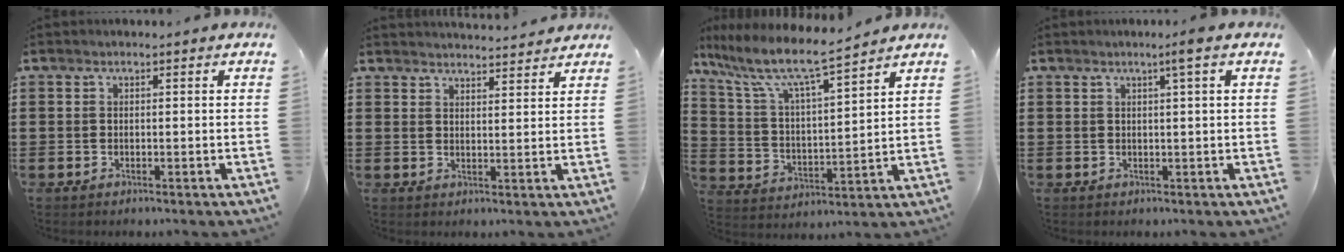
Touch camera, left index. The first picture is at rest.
{"total": 3.0, "force": [3.0, -0.1, 0.0], "torque": [-0.008, -0.013, 0.056]}
{"total": 8.4, "force": [6.9, 0.8, 4.8], "torque": [-0.121, -0.039, 0.112]}
{"total": 2.3, "force": [1.1, -0.4, 2.0], "torque": [-0.039, -0.004, 0.018]}